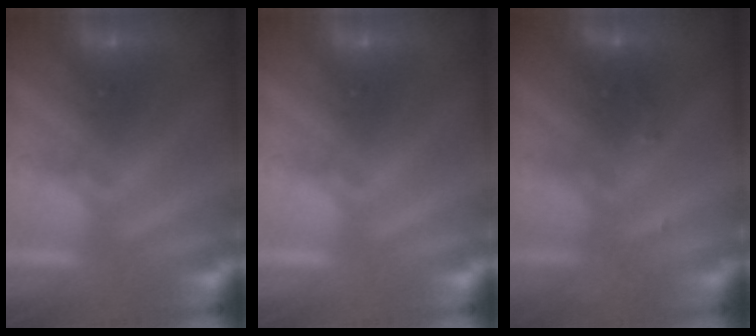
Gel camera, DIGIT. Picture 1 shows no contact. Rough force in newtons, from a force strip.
{"total": 0.0}
{"total": 2.7}